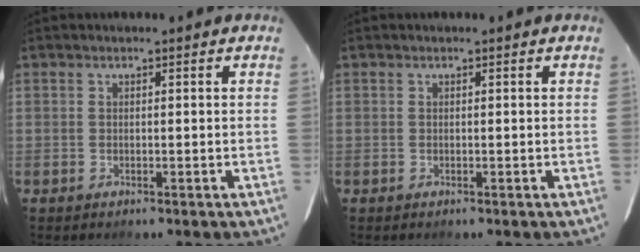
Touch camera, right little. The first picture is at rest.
{"total": 0.0}